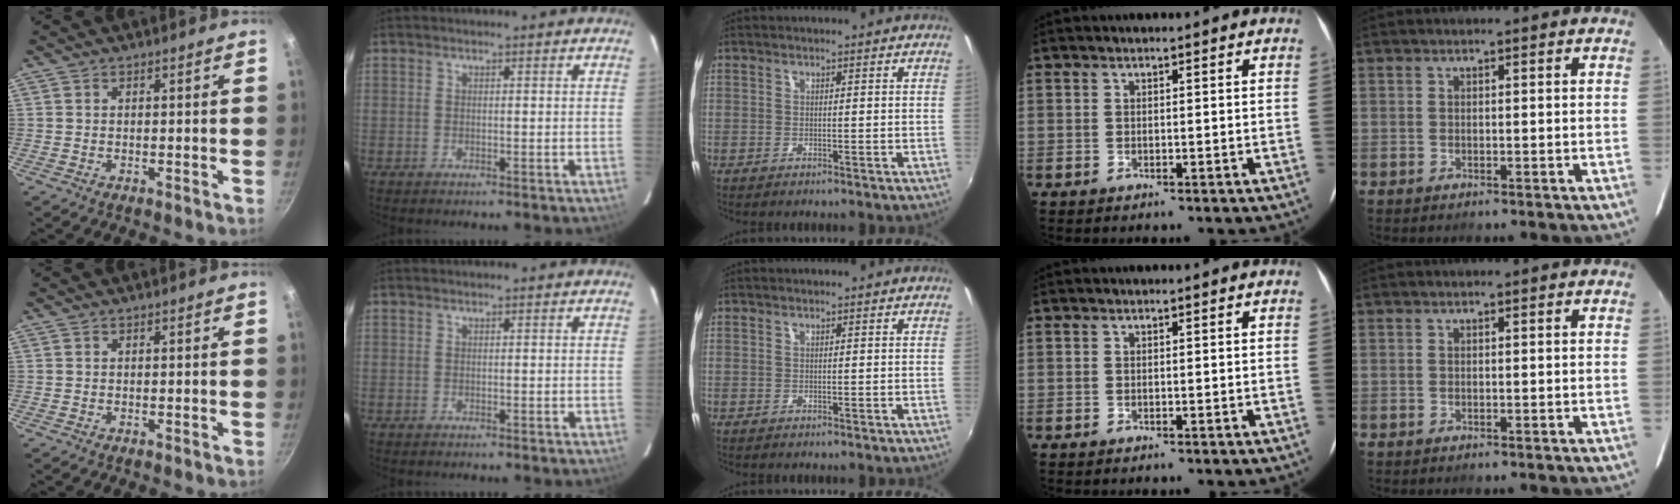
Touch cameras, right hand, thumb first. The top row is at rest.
{}